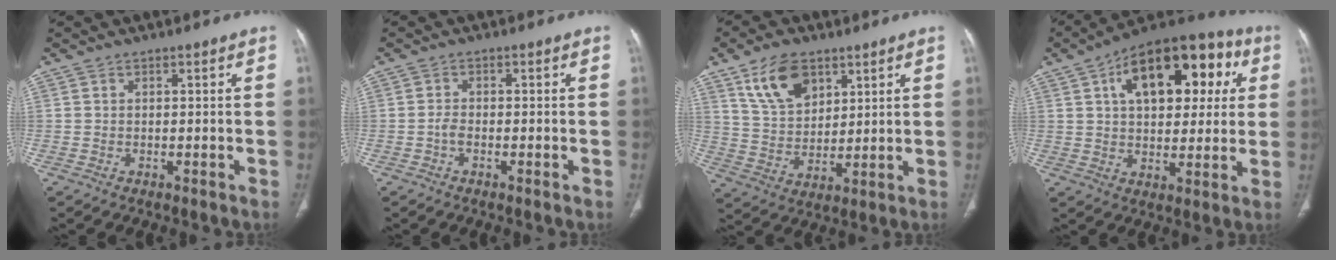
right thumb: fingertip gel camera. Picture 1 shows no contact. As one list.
[{"total": 1.6, "force": [-0.7, 0.6, 1.3], "torque": [-0.029, 0.002, -0.019]}, {"total": 11.3, "force": [6.4, 6.8, 6.5], "torque": [-0.096, -0.029, 0.126]}, {"total": 21.9, "force": [6.9, 12.1, 17.0], "torque": [-0.207, 0.022, 0.096]}]